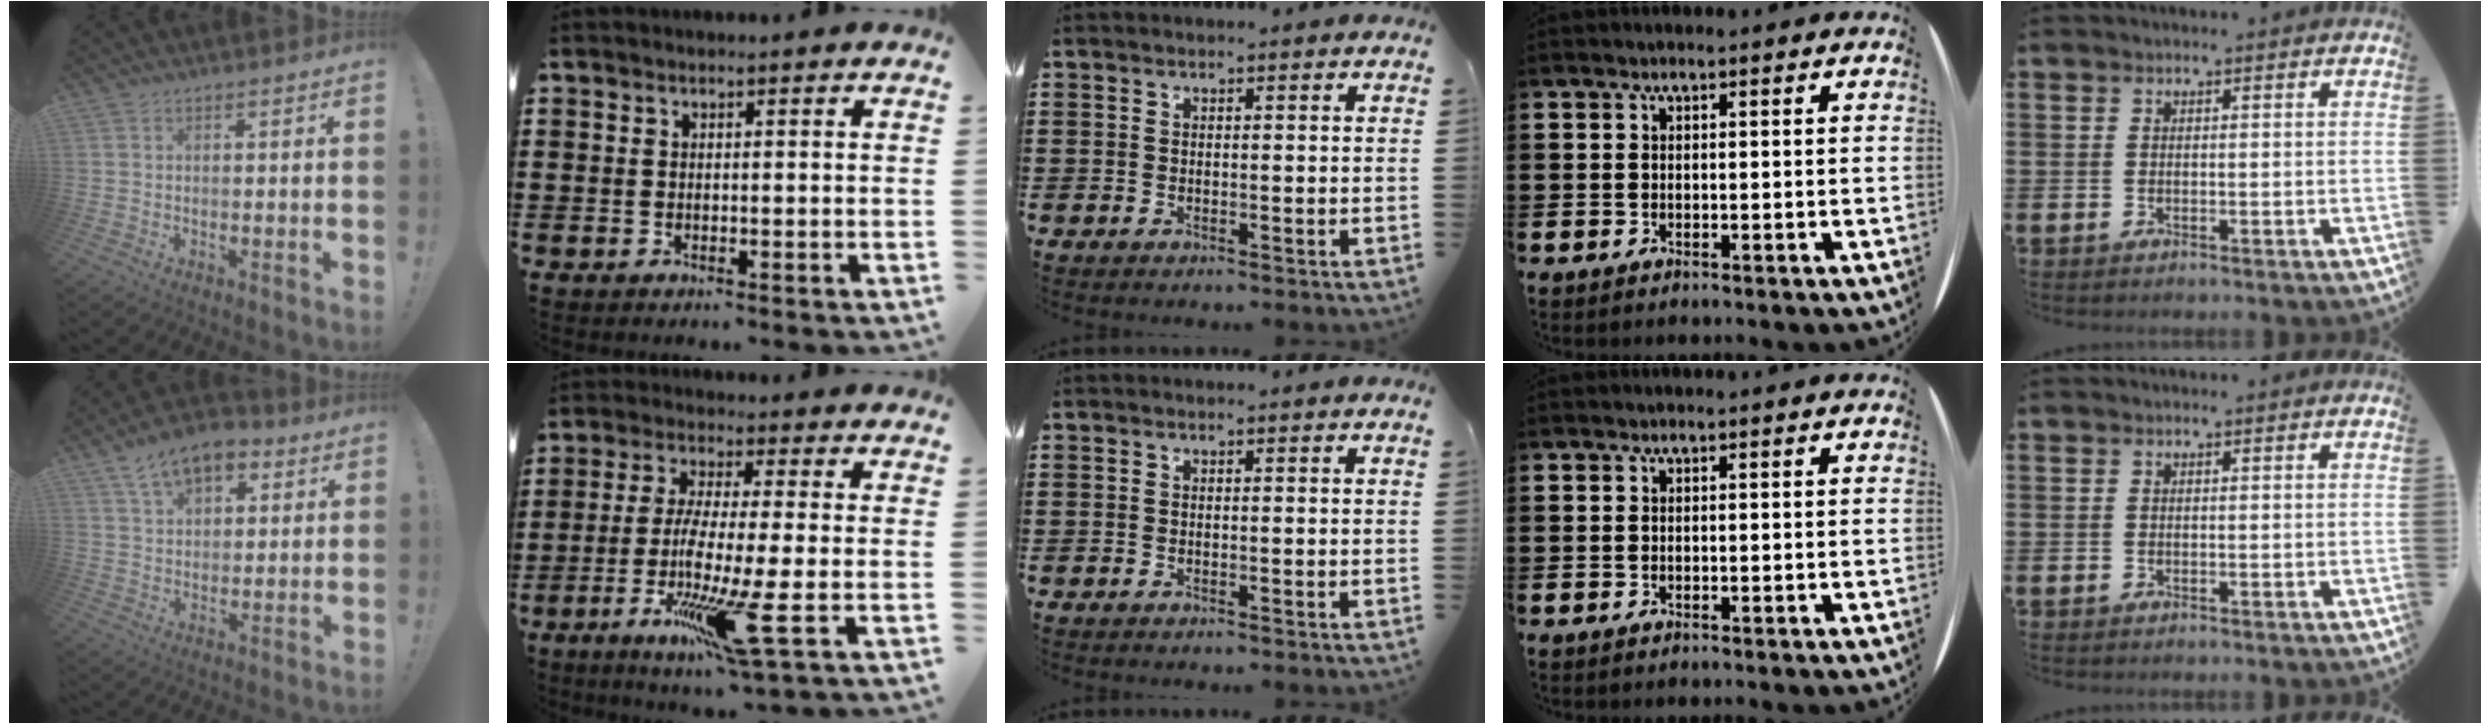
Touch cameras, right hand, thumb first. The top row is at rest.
{"thumb": {"total": 11.3, "force": [6.7, 6.4, 6.4], "torque": [-0.104, -0.023, 0.128]}, "index": {"total": 11.7, "force": [-4.1, -0.4, 10.9], "torque": [-0.222, -0.025, -0.081]}}